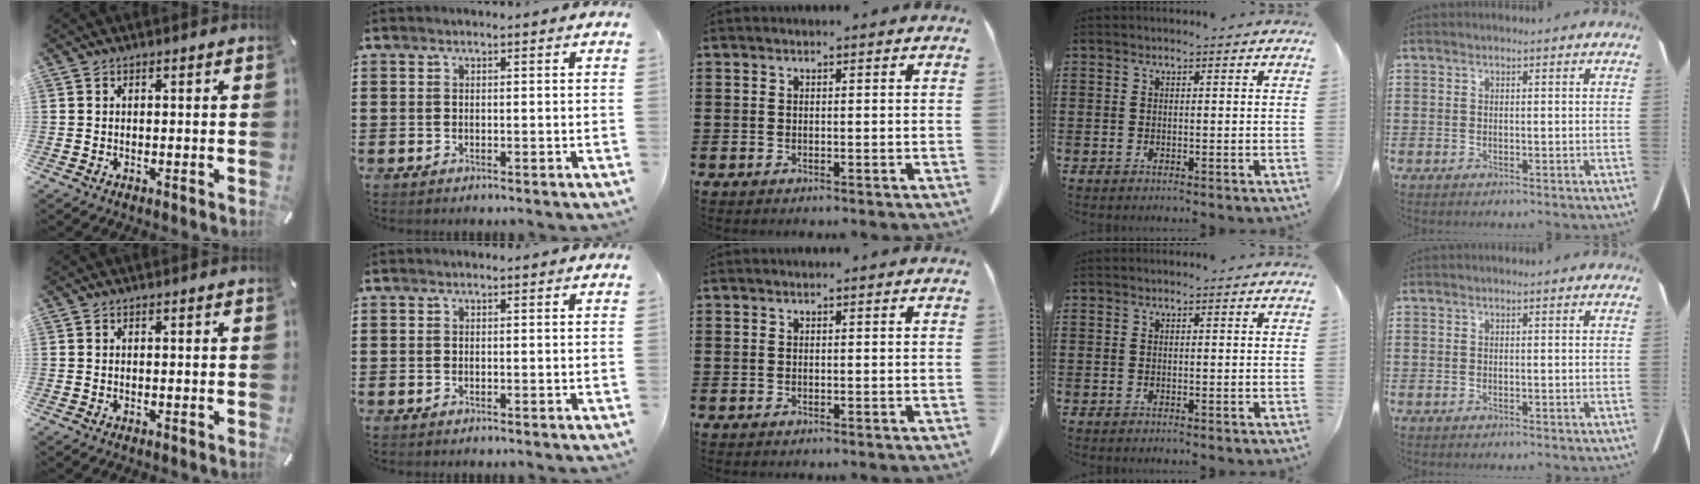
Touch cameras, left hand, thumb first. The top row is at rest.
{}